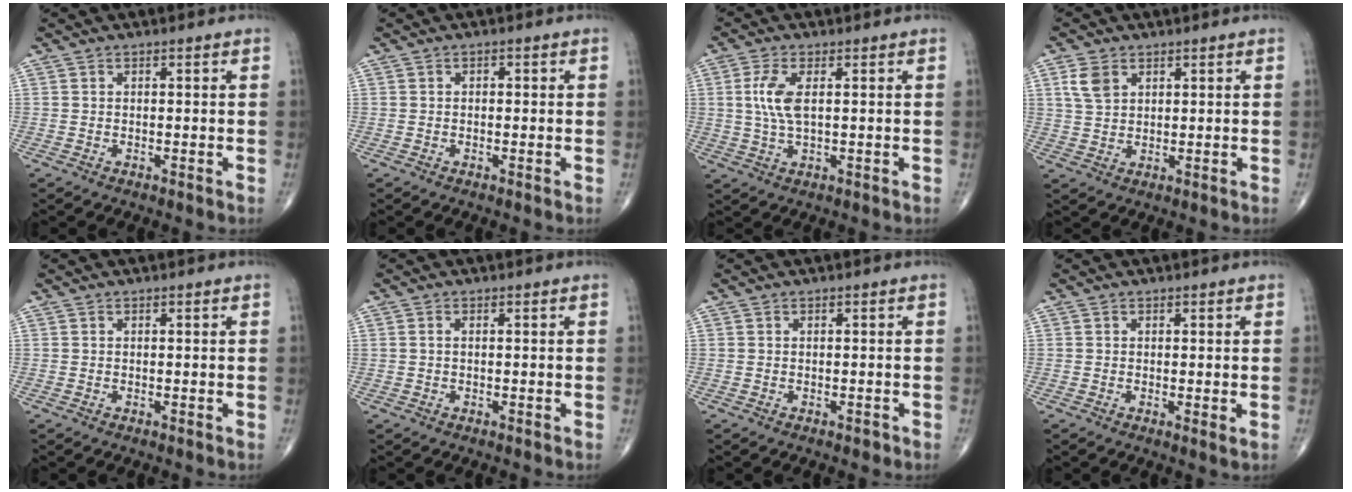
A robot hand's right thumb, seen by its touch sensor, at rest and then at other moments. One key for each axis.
{"total": 0.6, "fx": 0.0, "fy": 0.4, "fz": 0.5, "tx": 0.000, "ty": 0.002, "tz": -0.002}
{"total": 5.9, "fx": 1.0, "fy": 2.3, "fz": 5.3, "tx": -0.128, "ty": 0.000, "tz": 0.022}
{"total": 4.9, "fx": 2.2, "fy": 3.3, "fz": 2.9, "tx": -0.050, "ty": -0.002, "tz": 0.047}
{"total": 0.0}
{"total": 0.7, "fx": 0.1, "fy": 0.4, "fz": 0.6, "tx": -0.014, "ty": 0.003, "tz": 0.003}
{"total": 0.7, "fx": -0.4, "fy": 0.4, "fz": 0.4, "tx": -0.002, "ty": 0.000, "tz": -0.004}
{"total": 1.2, "fx": 0.1, "fy": 0.3, "fz": 1.2, "tx": -0.021, "ty": -0.007, "tz": -0.001}